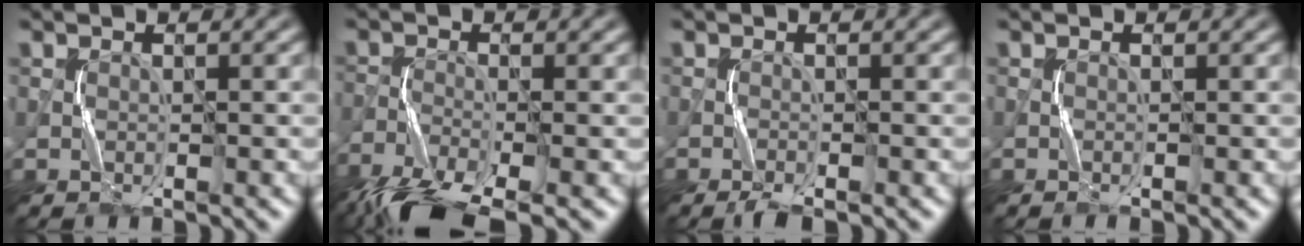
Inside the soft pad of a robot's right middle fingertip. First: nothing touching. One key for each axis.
{"total": 7.7, "fx": -6.3, "fy": 1.5, "fz": 4.1, "tx": -0.084, "ty": -0.028, "tz": -0.126}
{"total": 1.2, "fx": -1.0, "fy": 0.0, "fz": 0.5, "tx": -0.012, "ty": 0.004, "tz": -0.024}
{"total": 0.0}